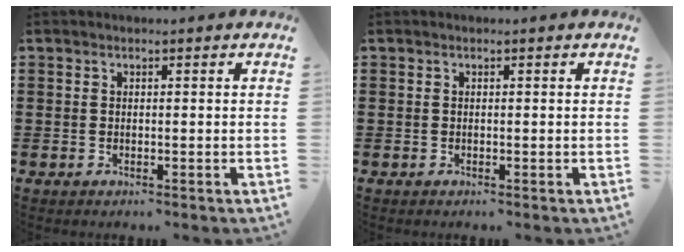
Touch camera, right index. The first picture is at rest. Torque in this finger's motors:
{"motor_torque": [0.02, 0.02, 0.00, 0.00]}